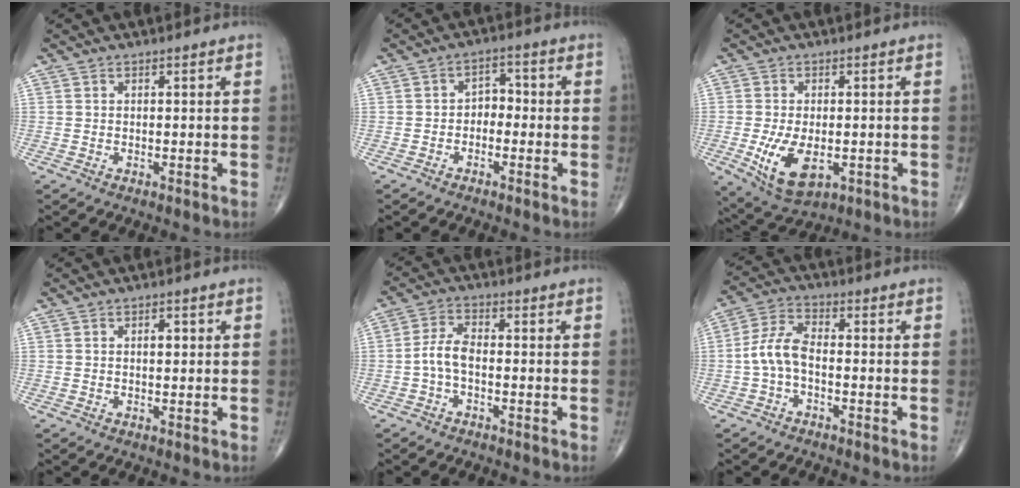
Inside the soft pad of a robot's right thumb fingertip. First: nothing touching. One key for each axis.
{"total": 4.8, "fx": -1.5, "fy": 3.5, "fz": 2.9, "tx": -0.017, "ty": 0.030, "tz": -0.040}
{"total": 9.4, "fx": -2.2, "fy": 5.1, "fz": 7.6, "tx": -0.135, "ty": -0.010, "tz": -0.022}
{"total": 1.6, "fx": 0.3, "fy": 0.9, "fz": 1.3, "tx": -0.016, "ty": 0.001, "tz": 0.002}
{"total": 4.5, "fx": -1.2, "fy": 2.2, "fz": 3.8, "tx": -0.077, "ty": 0.018, "tz": -0.030}
{"total": 6.5, "fx": -1.5, "fy": 3.3, "fz": 5.4, "tx": -0.116, "ty": 0.024, "tz": -0.037}